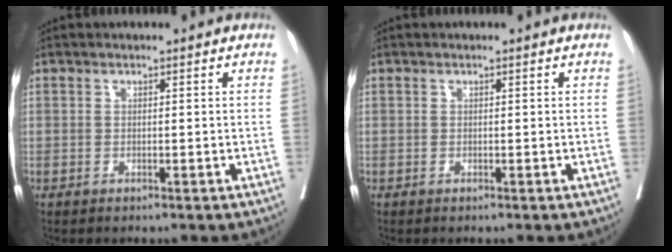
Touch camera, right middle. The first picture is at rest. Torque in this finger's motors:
{"motor_torque": [0.00, 0.00, -0.01, 0.00]}